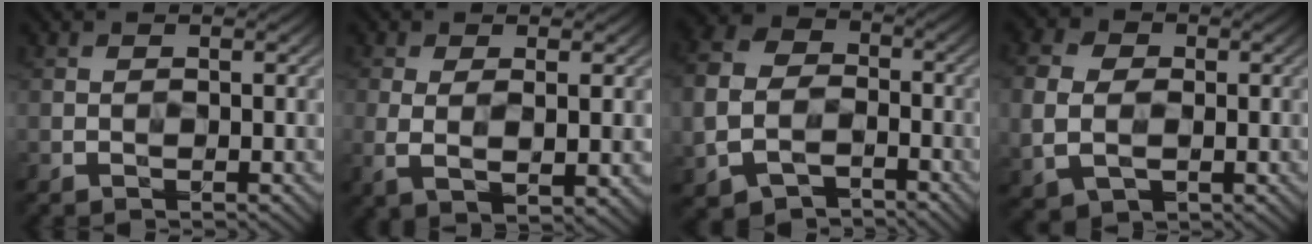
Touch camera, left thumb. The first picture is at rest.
{"total": 4.5, "force": [0.3, 1.5, 4.3], "torque": [-0.094, -0.011, 0.010]}
{"total": 8.6, "force": [-3.4, 6.6, 4.4], "torque": [-0.130, -0.023, -0.073]}
{"total": 6.9, "force": [0.0, 5.8, 3.8], "torque": [-0.112, 0.004, -0.015]}